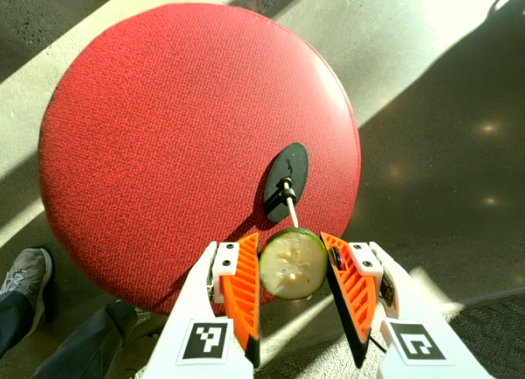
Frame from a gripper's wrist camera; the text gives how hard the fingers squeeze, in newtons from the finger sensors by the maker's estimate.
{"total": 10.0, "left": 10.1, "right": 9.8}